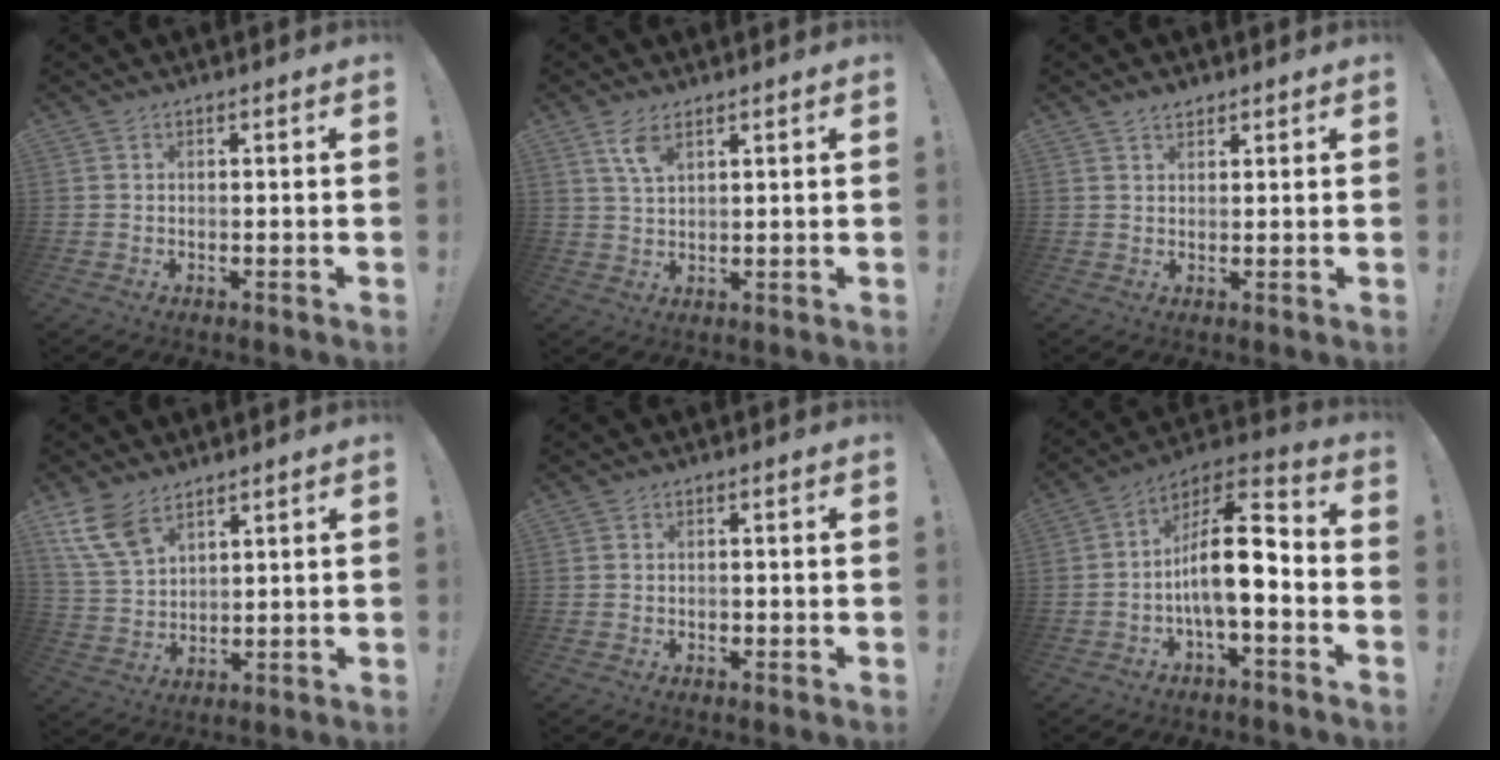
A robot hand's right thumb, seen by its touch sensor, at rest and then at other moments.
{"total": 5.6, "force": [3.4, 2.2, 3.9], "torque": [-0.068, -0.014, 0.061]}
{"total": 2.4, "force": [2.0, 1.2, 0.6], "torque": [-0.004, -0.013, 0.036]}
{"total": 9.9, "force": [6.8, 5.1, 5.2], "torque": [-0.109, -0.030, 0.133]}
{"total": 1.0, "force": [-0.6, 0.7, 0.3], "torque": [-0.014, 0.006, -0.010]}
{"total": 15.4, "force": [-2.3, 5.8, 14.0], "torque": [-0.236, 0.015, -0.036]}